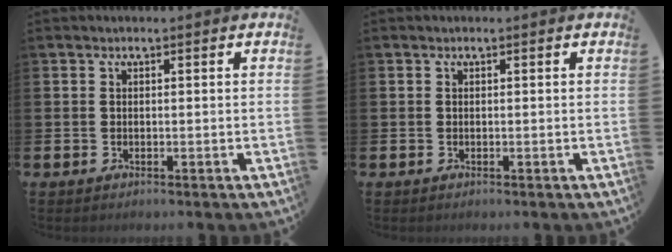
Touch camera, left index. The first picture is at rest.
{"total": 0.0}